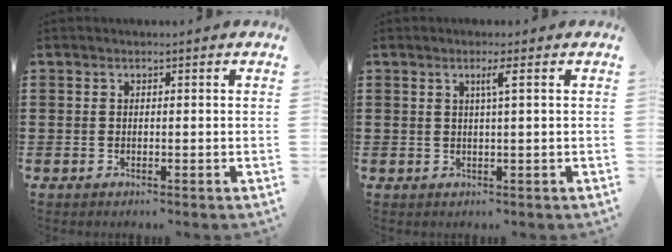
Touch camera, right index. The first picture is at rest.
{"total": 2.1, "force": [0.7, -0.3, 2.0], "torque": [-0.038, -0.003, 0.009]}